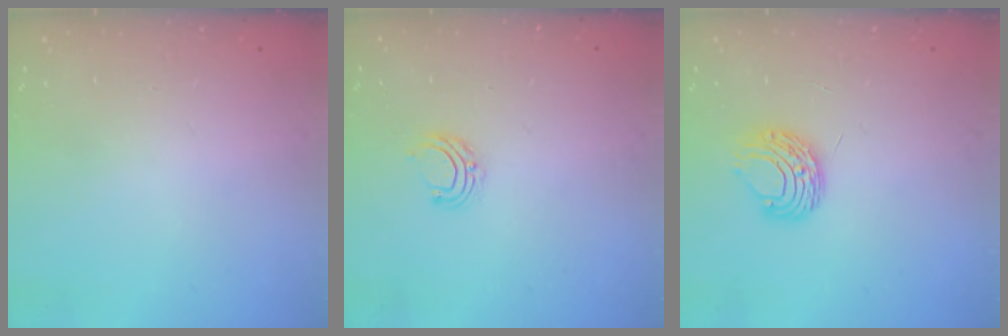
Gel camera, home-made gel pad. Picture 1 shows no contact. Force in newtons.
{"total": 5.9, "press": 5.9, "slide": 0.4}
{"total": 8.1, "press": 8.1, "slide": 0.5}